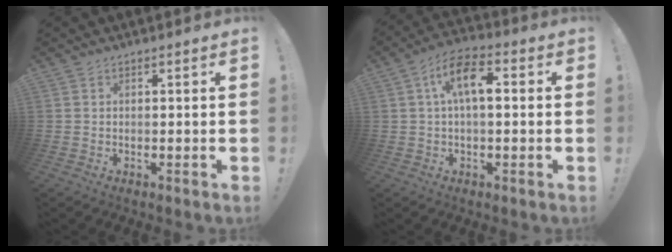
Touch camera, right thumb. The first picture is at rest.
{"total": 10.6, "force": [2.0, 5.2, 8.9], "torque": [-0.143, 0.011, 0.038]}